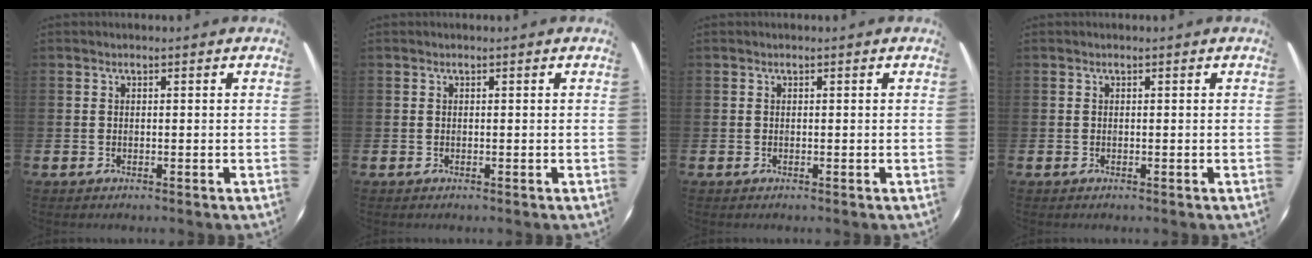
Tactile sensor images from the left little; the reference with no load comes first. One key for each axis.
{"total": 0.0}
{"total": 0.0}
{"total": 0.0}